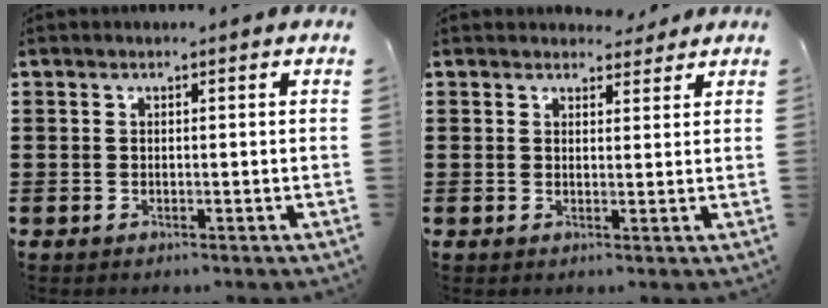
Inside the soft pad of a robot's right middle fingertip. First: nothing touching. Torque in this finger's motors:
{"motor_torque": [-0.02, 0.13, 0.00, -0.01]}